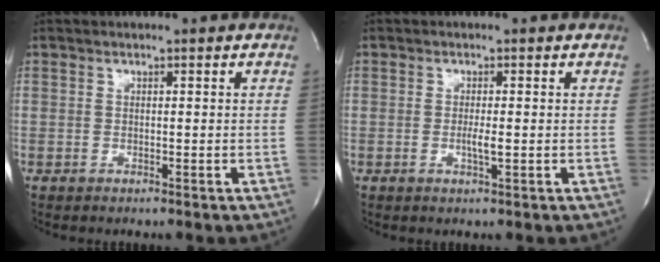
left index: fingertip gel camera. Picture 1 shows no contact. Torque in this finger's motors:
{"motor_torque": [0.29, 0.02, 0.01, 0.01]}